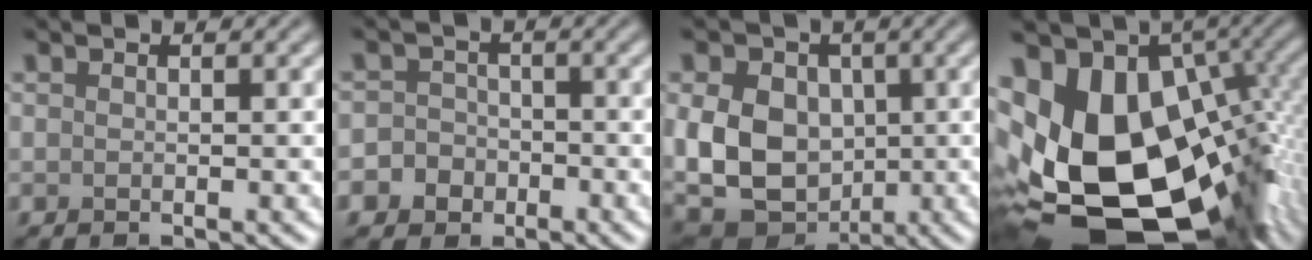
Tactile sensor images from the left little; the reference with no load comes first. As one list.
[{"total": 4.2, "force": [-2.0, 3.7, 0.6], "torque": [0.018, -0.006, -0.053]}, {"total": 11.6, "force": [-0.2, 8.8, 7.5], "torque": [-0.134, -0.007, -0.008]}, {"total": 19.4, "force": [-3.1, 12.3, 14.7], "torque": [-0.259, -0.031, -0.029]}]